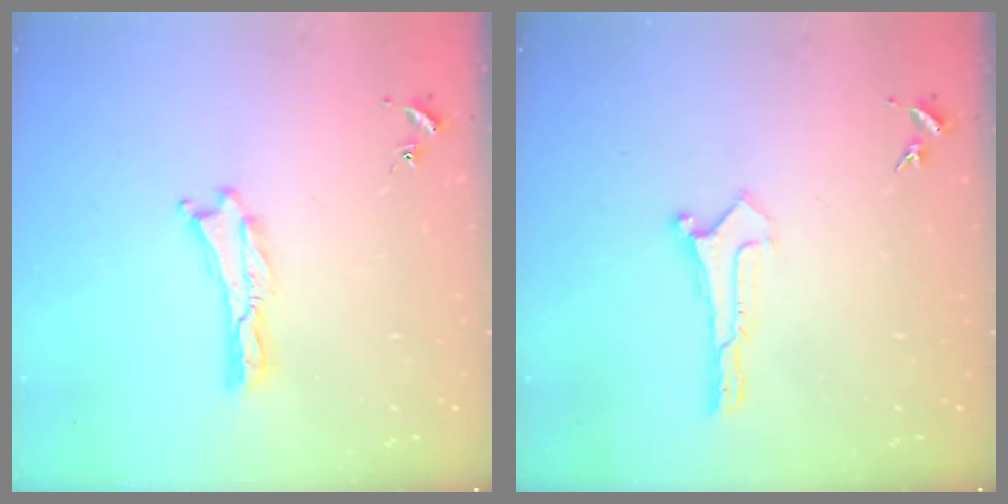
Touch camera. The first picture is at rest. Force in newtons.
{"total": 0.0}